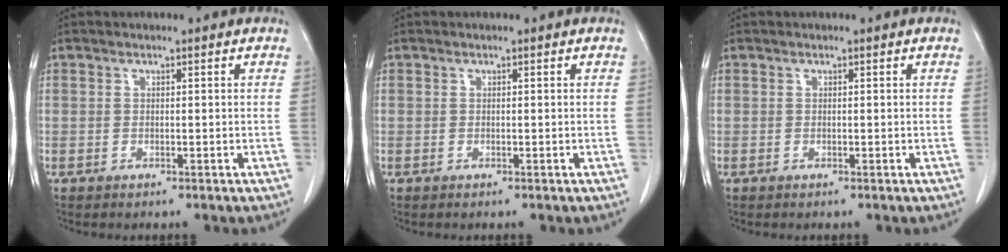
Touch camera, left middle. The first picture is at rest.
{"total": 0.0}
{"total": 0.0}